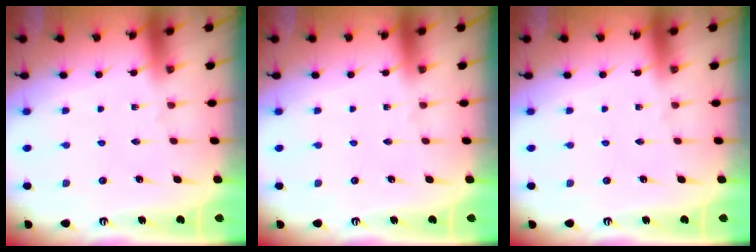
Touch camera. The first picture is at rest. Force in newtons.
{"total": 0.0}
{"total": 0.0}